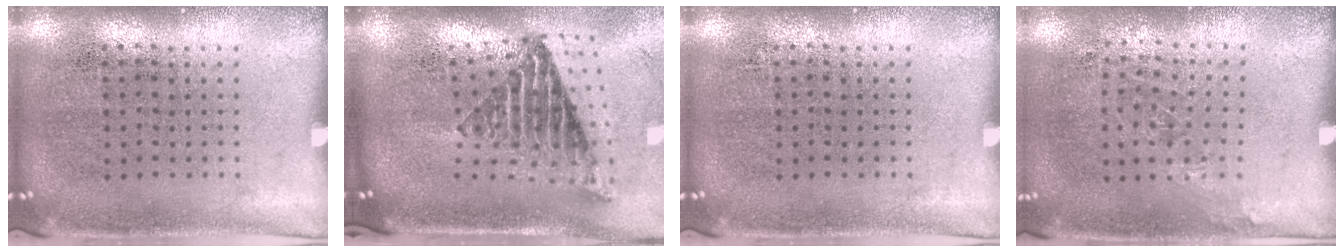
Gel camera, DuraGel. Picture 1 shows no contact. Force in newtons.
{"total": 2.7, "press": 1.8, "slide": 2.0}
{"total": 0.0}
{"total": 0.9, "press": 0.7, "slide": 0.6}